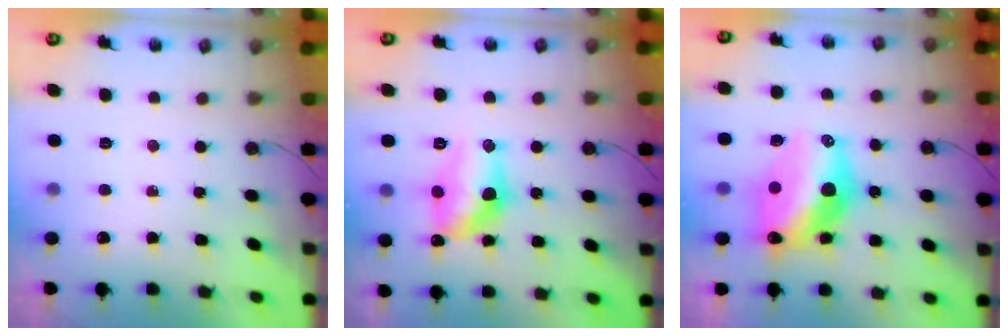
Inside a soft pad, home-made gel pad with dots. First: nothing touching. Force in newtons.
{"total": 12.3, "press": 12.2, "slide": 1.1}
{"total": 16.2, "press": 16.1, "slide": 1.0}